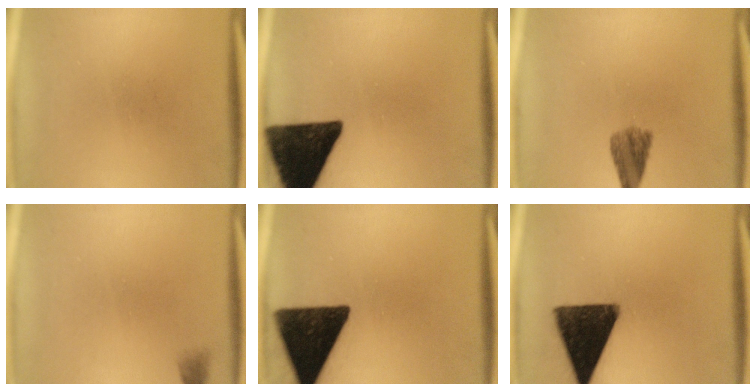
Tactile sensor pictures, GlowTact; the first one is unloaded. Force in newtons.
{"total": 16.4}
{"total": 4.5}
{"total": 1.2}
{"total": 16.6}
{"total": 15.0}